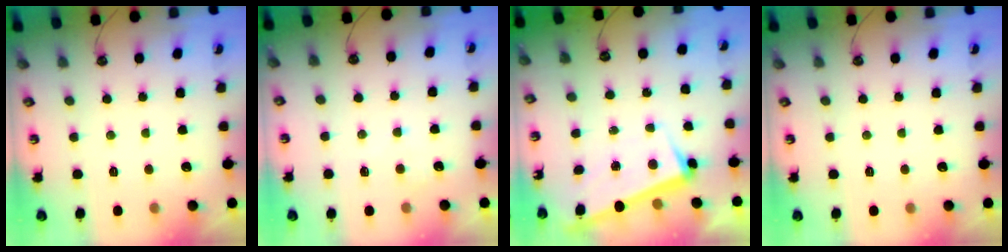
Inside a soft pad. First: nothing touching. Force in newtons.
{"total": 0.6, "press": 0.3, "slide": 0.6}
{"total": 3.5, "press": 3.3, "slide": 1.1}
{"total": 0.0}